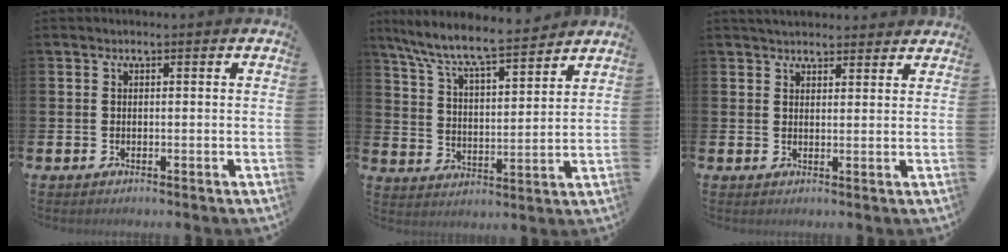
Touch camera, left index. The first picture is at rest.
{"total": 8.7, "force": [8.0, 0.8, 3.3], "torque": [-0.101, -0.052, 0.140]}
{"total": 3.3, "force": [3.1, 0.8, 0.2], "torque": [-0.002, -0.012, 0.057]}